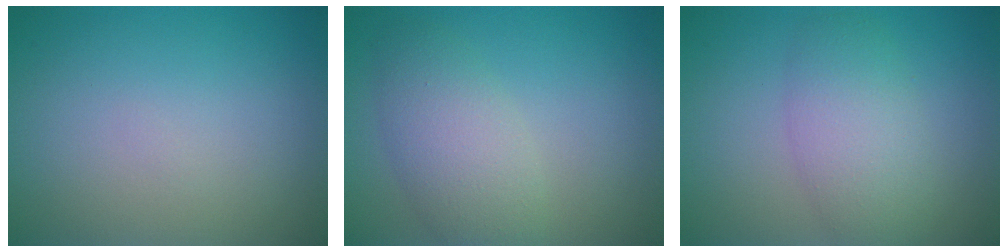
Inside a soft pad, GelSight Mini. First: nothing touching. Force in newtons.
{"total": 4.3, "press": 4.3, "slide": 0.0}
{"total": 4.3, "press": 4.3, "slide": 0.3}